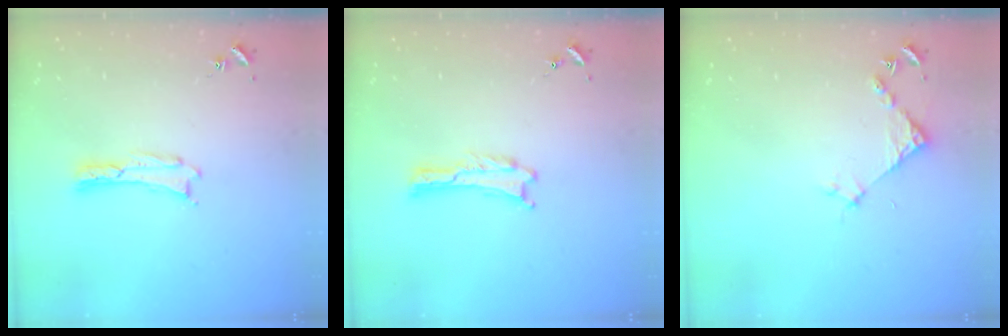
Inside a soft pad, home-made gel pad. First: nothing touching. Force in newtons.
{"total": 0.0}
{"total": 3.9, "press": 3.8, "slide": 0.3}